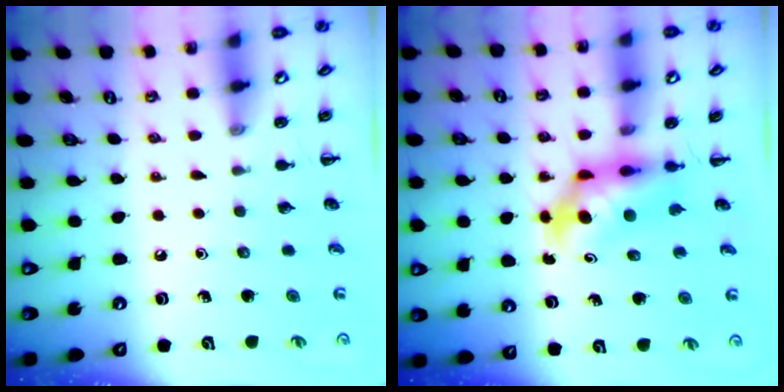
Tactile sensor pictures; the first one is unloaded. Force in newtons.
{"total": 5.7, "press": 5.6, "slide": 1.2}